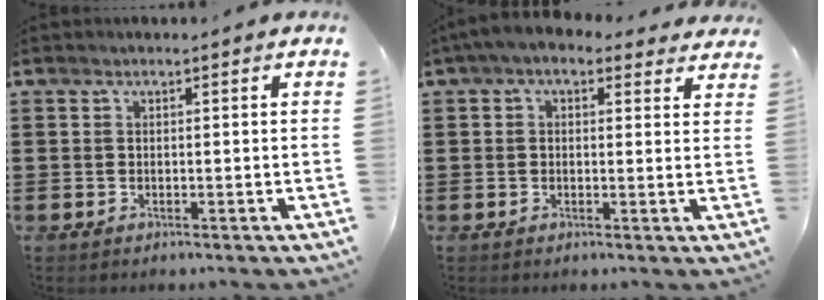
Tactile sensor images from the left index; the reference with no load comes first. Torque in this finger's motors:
{"motor_torque": [2.14, 0.00, 0.59, 0.21]}